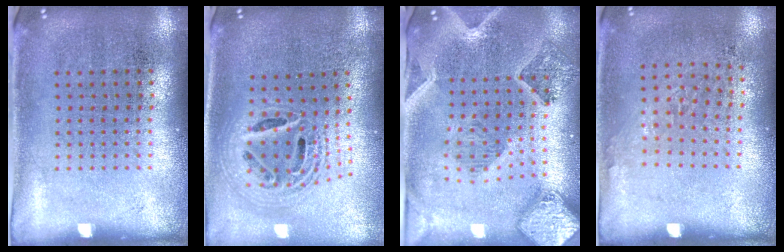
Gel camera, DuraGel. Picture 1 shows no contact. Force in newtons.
{"total": 2.2, "press": 1.7, "slide": 1.4}
{"total": 2.1, "press": 1.9, "slide": 0.7}
{"total": 0.9, "press": 0.7, "slide": 0.7}